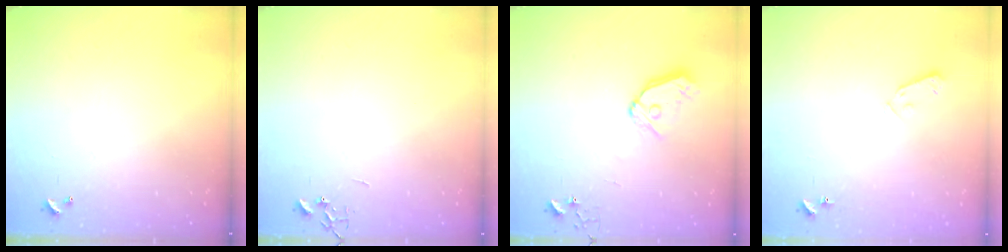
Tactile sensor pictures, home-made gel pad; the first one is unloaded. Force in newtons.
{"total": 0.0}
{"total": 9.9, "press": 9.8, "slide": 1.3}
{"total": 4.1, "press": 4.1, "slide": 0.6}